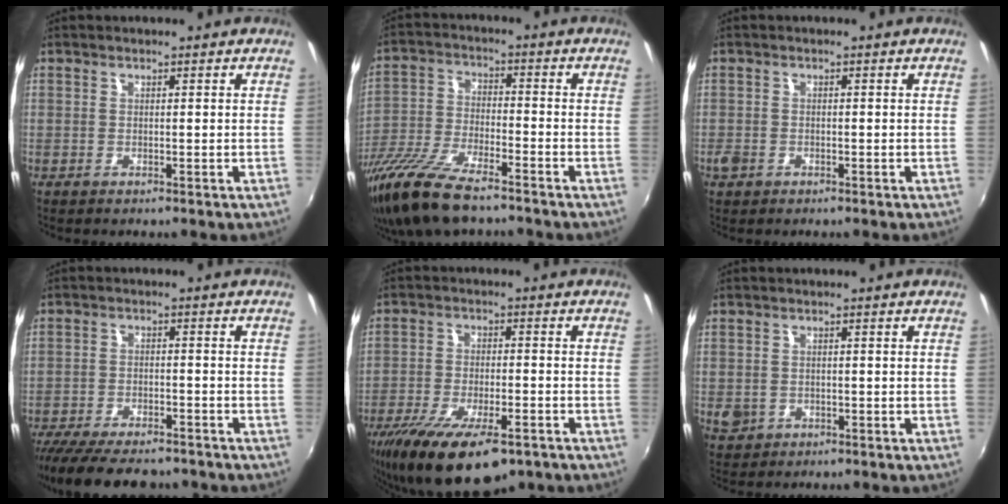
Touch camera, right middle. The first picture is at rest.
{"total": 17.1, "force": [-13.0, 4.4, 10.2], "torque": [-0.218, -0.040, -0.243]}
{"total": 2.3, "force": [-1.4, 1.6, 0.9], "torque": [-0.020, -0.002, -0.026]}
{"total": 15.6, "force": [-12.9, 4.6, 7.3], "torque": [-0.155, -0.033, -0.201]}
{"total": 16.7, "force": [-11.3, 5.8, 10.9], "torque": [-0.220, -0.045, -0.182]}
{"total": 3.5, "force": [-0.9, 3.1, 1.3], "torque": [-0.028, -0.002, -0.010]}